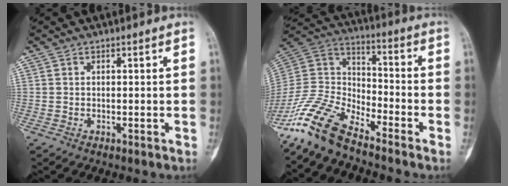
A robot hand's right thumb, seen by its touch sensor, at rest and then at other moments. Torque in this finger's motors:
{"motor_torque": [0.67, -0.25, 1.22, -1.10, 0.10]}